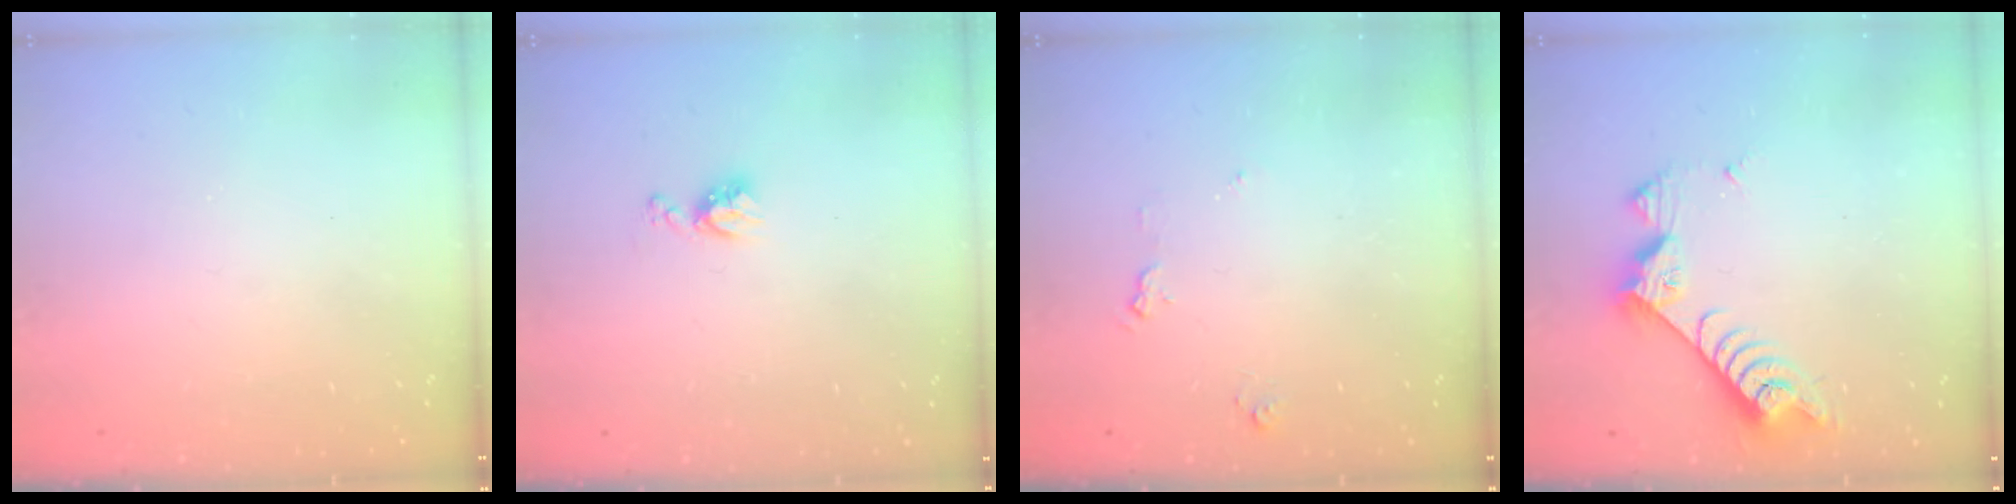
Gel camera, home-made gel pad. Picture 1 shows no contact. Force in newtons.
{"total": 5.2, "press": 5.1, "slide": 0.6}
{"total": 5.4, "press": 5.4, "slide": 0.6}
{"total": 7.7, "press": 7.6, "slide": 1.2}